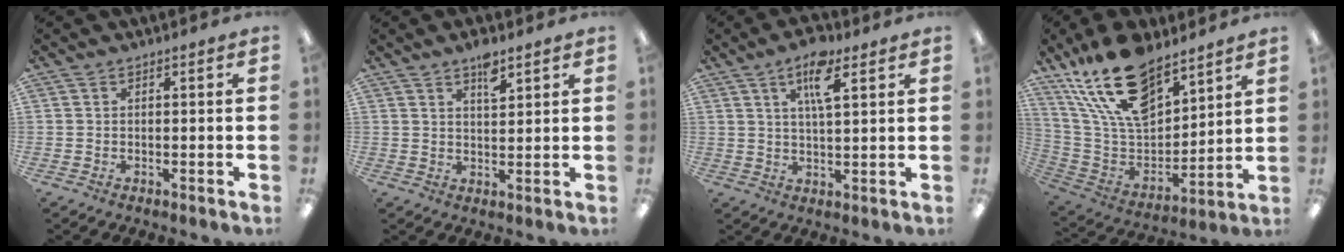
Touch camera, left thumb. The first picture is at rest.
{"total": 4.8, "force": [3.4, 1.7, 2.9], "torque": [-0.039, -0.016, 0.056]}
{"total": 8.3, "force": [4.6, 2.7, 6.4], "torque": [-0.105, -0.006, 0.073]}
{"total": 21.6, "force": [14.4, 10.5, 12.2], "torque": [-0.247, -0.073, 0.257]}